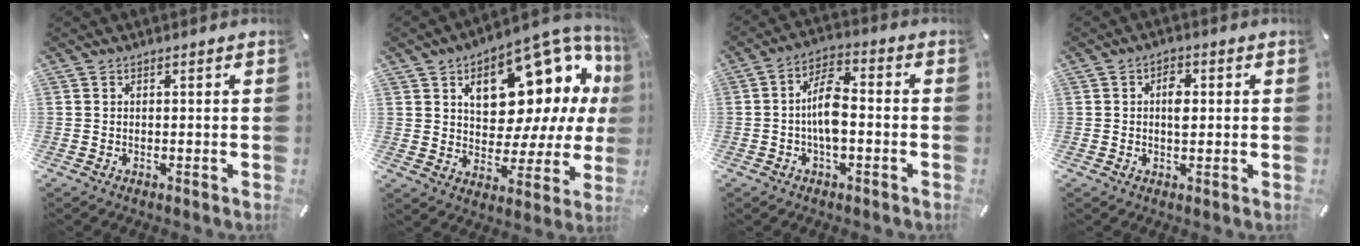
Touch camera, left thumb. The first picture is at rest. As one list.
[{"total": 18.5, "force": [9.1, 11.0, 11.7], "torque": [-0.154, -0.074, 0.153]}, {"total": 8.4, "force": [-1.6, 3.9, 7.3], "torque": [-0.143, 0.010, -0.029]}, {"total": 3.9, "force": [0.5, 2.2, 3.1], "torque": [-0.040, -0.002, 0.001]}]